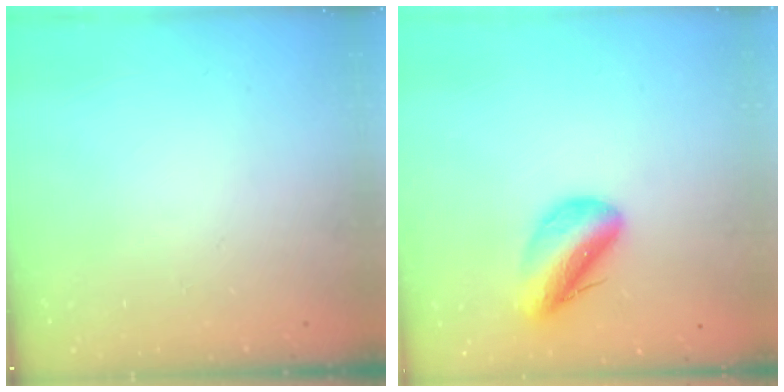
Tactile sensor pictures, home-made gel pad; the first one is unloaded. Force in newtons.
{"total": 9.9, "press": 9.4, "slide": 3.0}